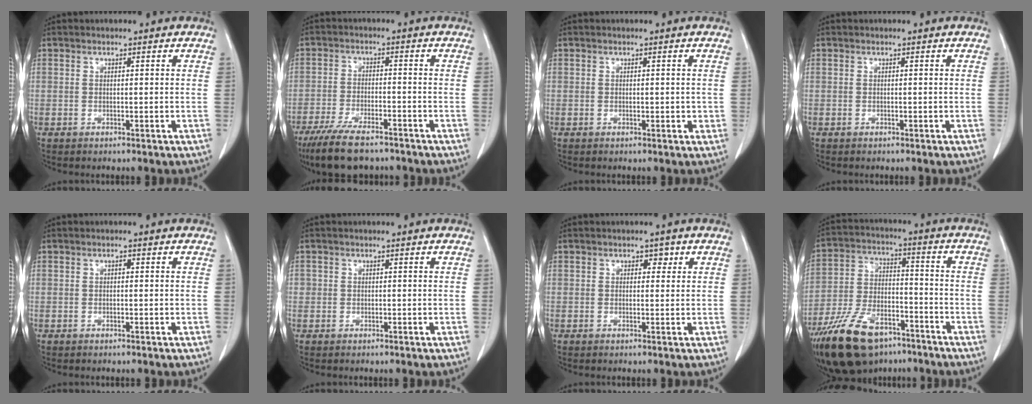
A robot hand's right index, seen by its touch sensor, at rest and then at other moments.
{"total": 11.5, "force": [-8.7, 3.4, 6.8], "torque": [-0.122, -0.022, -0.144]}
{"total": 1.8, "force": [-0.1, 1.0, 1.5], "torque": [-0.029, 0.001, 0.003]}
{"total": 0.0}
{"total": 0.7, "force": [0.1, 0.4, 0.6], "torque": [-0.014, 0.002, 0.000]}
{"total": 1.5, "force": [0.0, 1.5, 0.4], "torque": [-0.010, 0.013, 0.003]}
{"total": 2.0, "force": [0.8, 1.4, 1.3], "torque": [-0.025, 0.014, 0.014]}
{"total": 17.5, "force": [-11.8, 8.3, 10.0], "torque": [-0.217, -0.003, -0.207]}